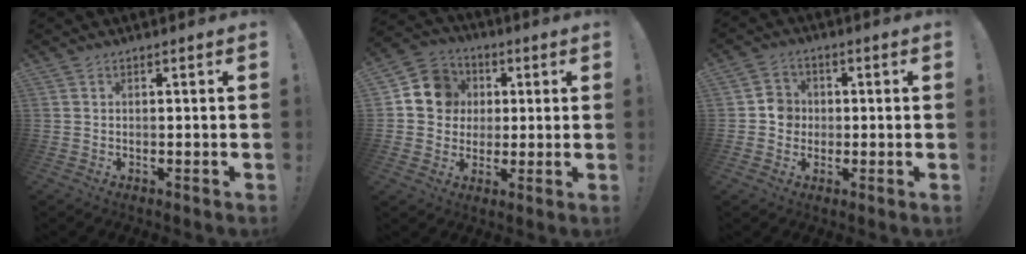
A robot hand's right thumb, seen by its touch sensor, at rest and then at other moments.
{"total": 11.1, "force": [2.0, 10.4, 3.4], "torque": [-0.042, 0.006, 0.046]}
{"total": 5.8, "force": [-0.9, 5.5, 1.7], "torque": [-0.022, 0.015, -0.015]}